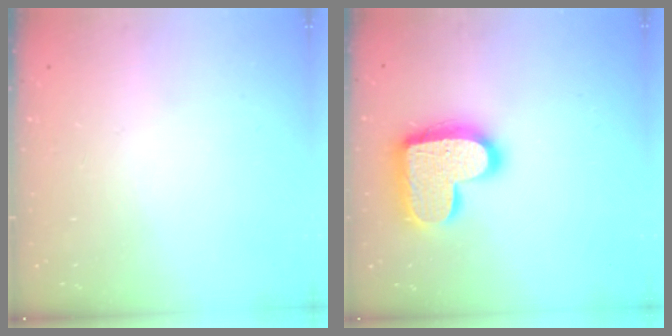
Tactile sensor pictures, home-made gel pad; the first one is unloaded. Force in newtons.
{"total": 18.7, "press": 18.6, "slide": 1.1}